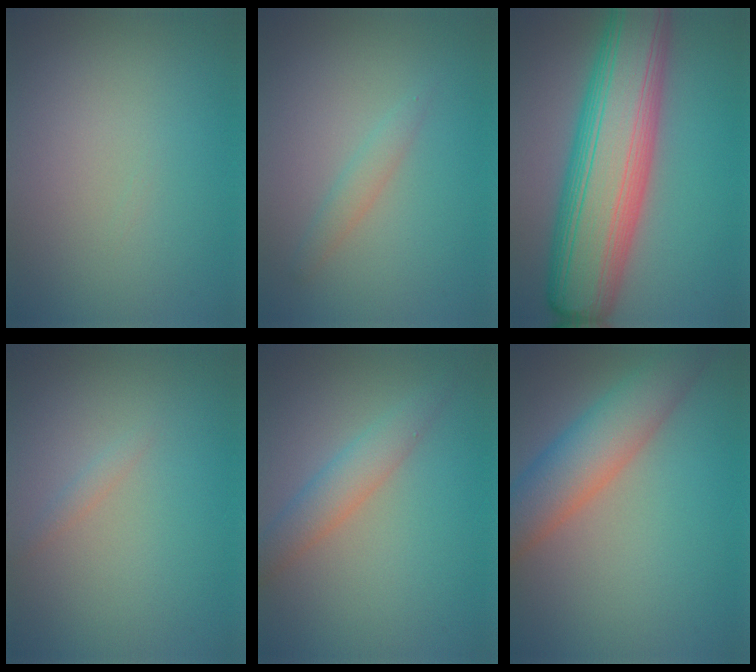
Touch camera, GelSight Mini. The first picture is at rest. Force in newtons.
{"total": 1.3, "press": 1.3, "slide": 0.0}
{"total": 13.1, "press": 13.1, "slide": 0.4}
{"total": 0.7, "press": 0.7, "slide": 0.1}
{"total": 2.8, "press": 2.8, "slide": 0.1}
{"total": 6.4, "press": 6.4, "slide": 0.4}